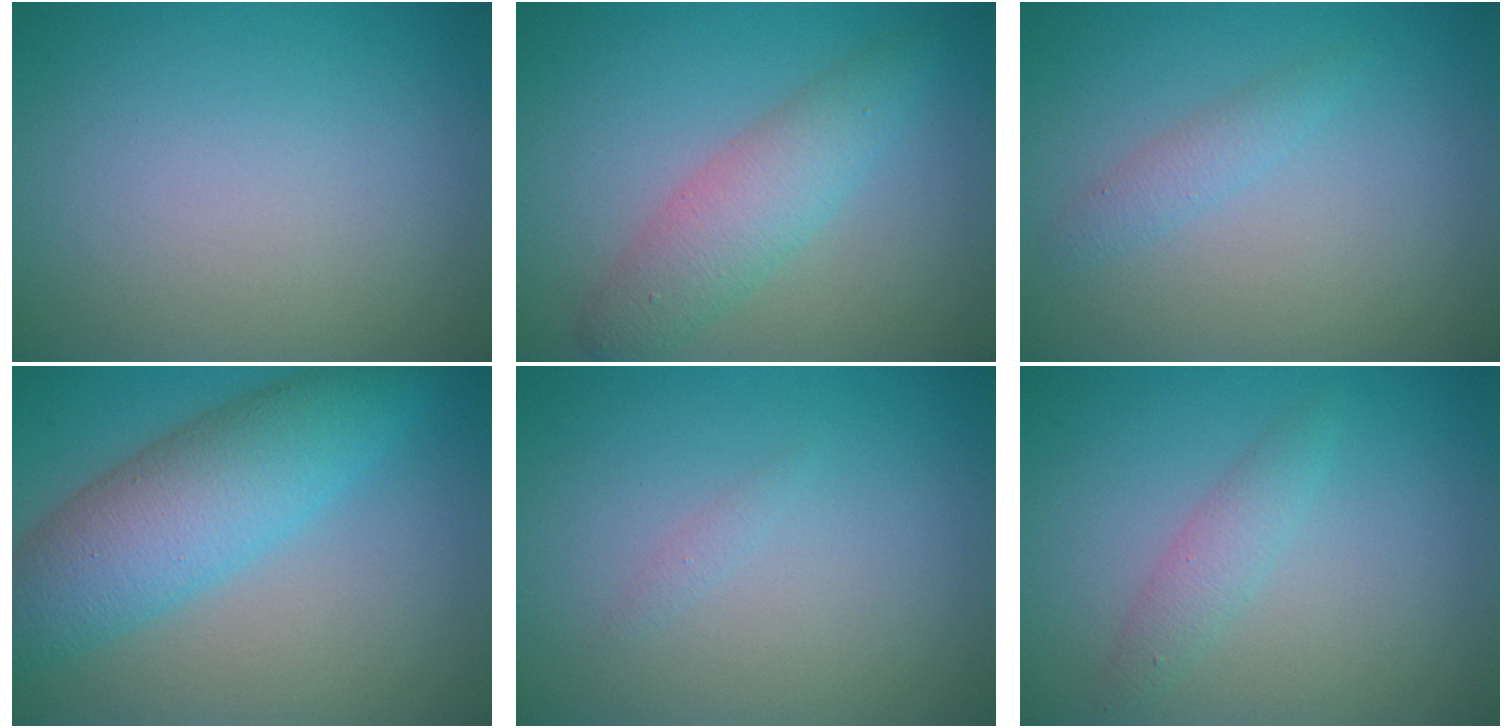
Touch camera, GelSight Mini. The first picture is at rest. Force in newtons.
{"total": 4.3, "press": 4.3, "slide": 0.1}
{"total": 1.4, "press": 1.4, "slide": 0.0}
{"total": 8.0, "press": 8.0, "slide": 0.1}
{"total": 0.5, "press": 0.5, "slide": 0.0}
{"total": 1.8, "press": 1.8, "slide": 0.1}